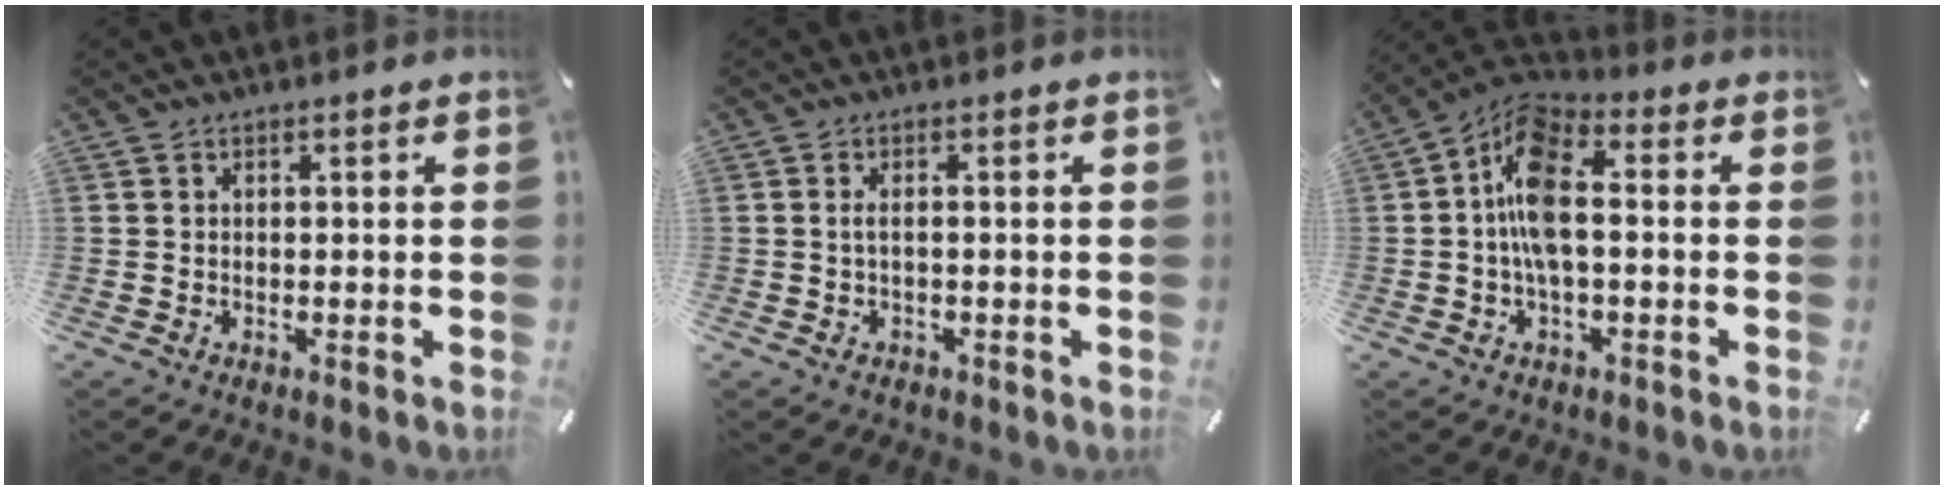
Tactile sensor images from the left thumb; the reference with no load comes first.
{"total": 2.0, "force": [-0.3, 0.8, 1.8], "torque": [-0.033, 0.002, -0.006]}
{"total": 10.3, "force": [-0.7, 5.1, 8.9], "torque": [-0.190, 0.007, -0.013]}